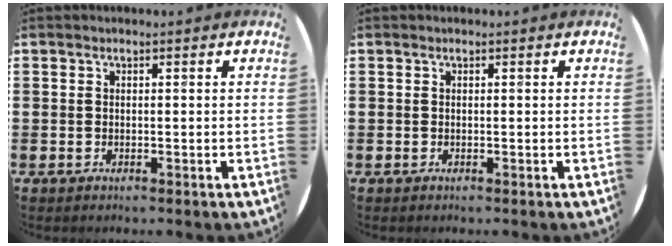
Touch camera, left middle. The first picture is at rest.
{"total": 0.0}